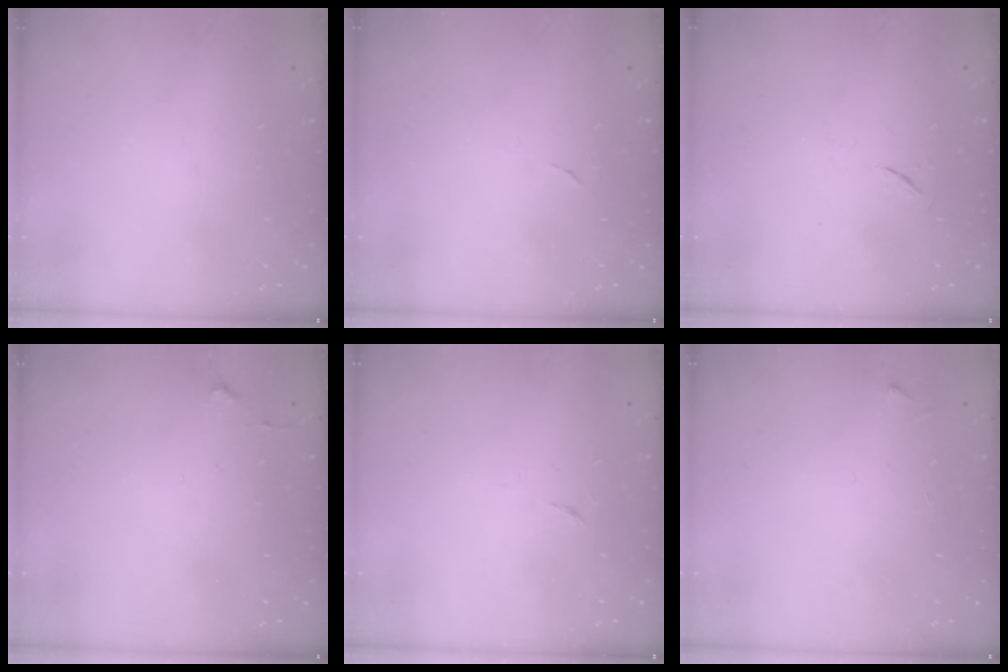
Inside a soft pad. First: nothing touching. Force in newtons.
{"total": 3.8, "press": 3.8, "slide": 0.2}
{"total": 4.0, "press": 4.0, "slide": 0.6}
{"total": 2.7, "press": 2.6, "slide": 0.4}
{"total": 2.6, "press": 2.6, "slide": 0.4}
{"total": 2.5, "press": 2.5, "slide": 0.3}